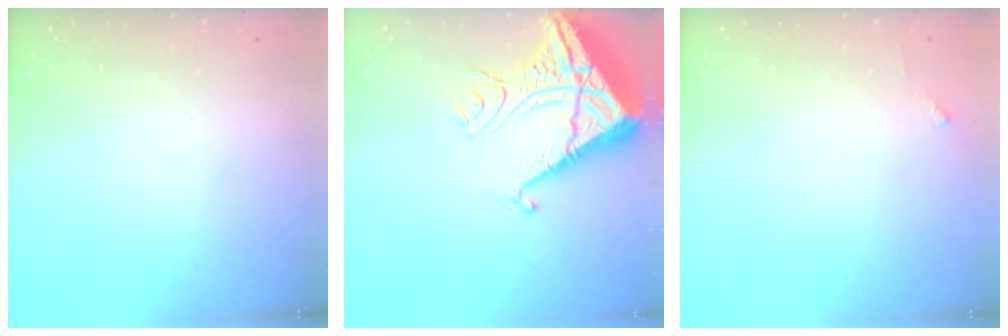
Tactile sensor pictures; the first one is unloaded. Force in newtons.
{"total": 11.5, "press": 11.5, "slide": 1.2}
{"total": 2.6, "press": 2.6, "slide": 0.2}